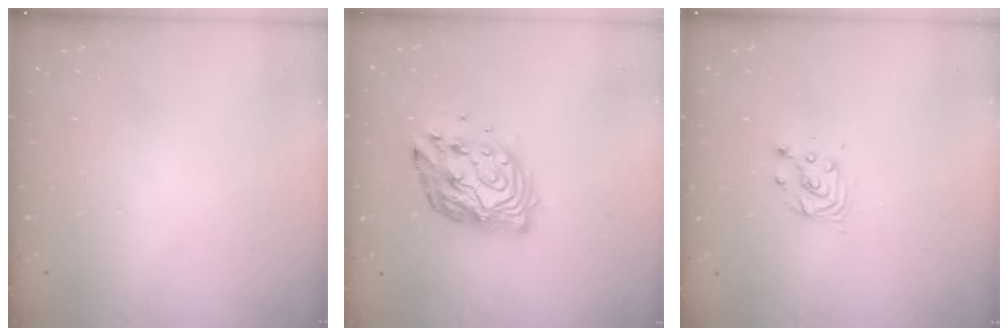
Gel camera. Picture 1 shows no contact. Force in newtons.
{"total": 11.7, "press": 11.7, "slide": 1.1}
{"total": 3.9, "press": 3.8, "slide": 0.4}